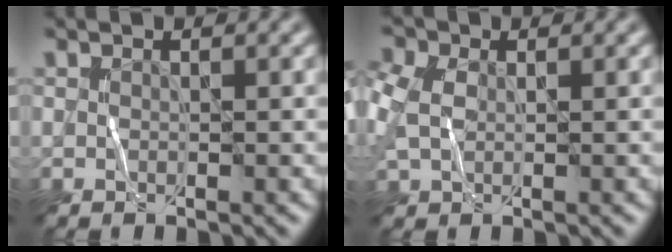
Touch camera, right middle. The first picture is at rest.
{"total": 4.6, "force": [0.5, 3.4, 3.1], "torque": [-0.092, 0.005, 0.014]}